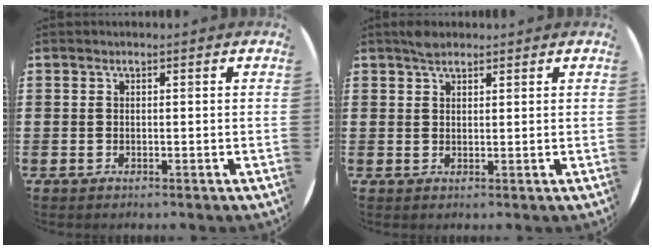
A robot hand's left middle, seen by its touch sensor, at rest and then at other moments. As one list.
[{"total": 1.8, "force": [1.6, 0.6, 0.6], "torque": [-0.006, 0.000, 0.028]}]